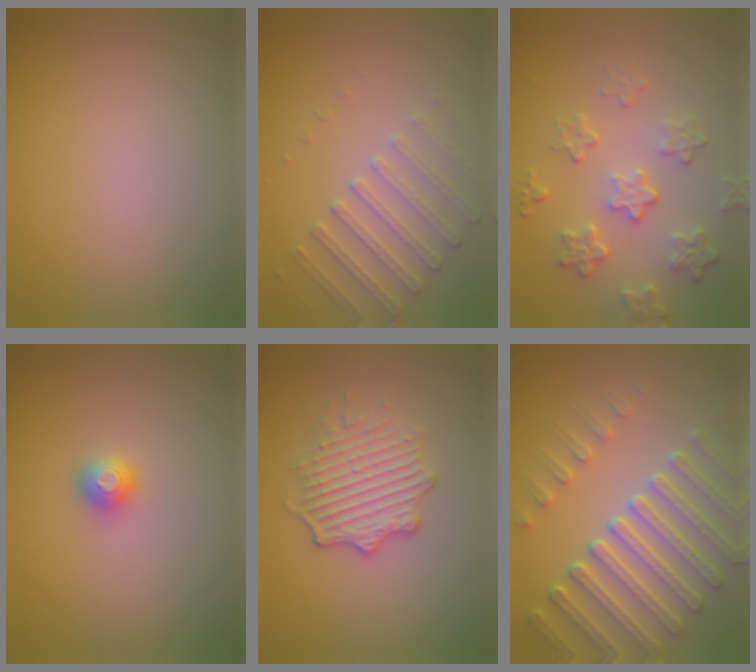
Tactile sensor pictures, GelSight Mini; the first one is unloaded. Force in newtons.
{"total": 2.2, "press": 1.8, "slide": 1.2}
{"total": 4.4, "press": 3.3, "slide": 3.0}
{"total": 1.2, "press": 1.2, "slide": 0.2}
{"total": 4.7, "press": 3.4, "slide": 3.2}
{"total": 7.4, "press": 5.5, "slide": 4.9}